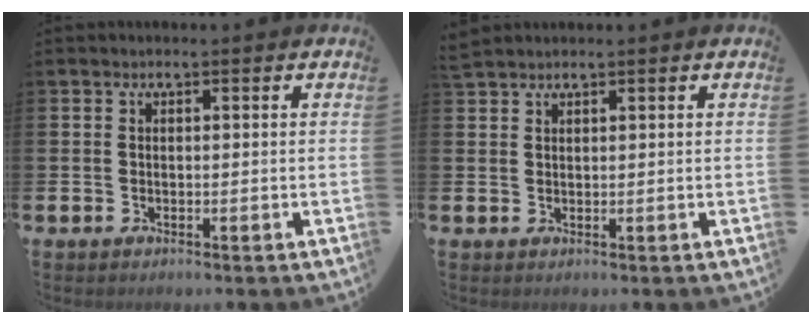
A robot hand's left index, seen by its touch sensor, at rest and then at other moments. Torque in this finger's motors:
{"motor_torque": [0.09, 0.03, 0.22, 0.03]}